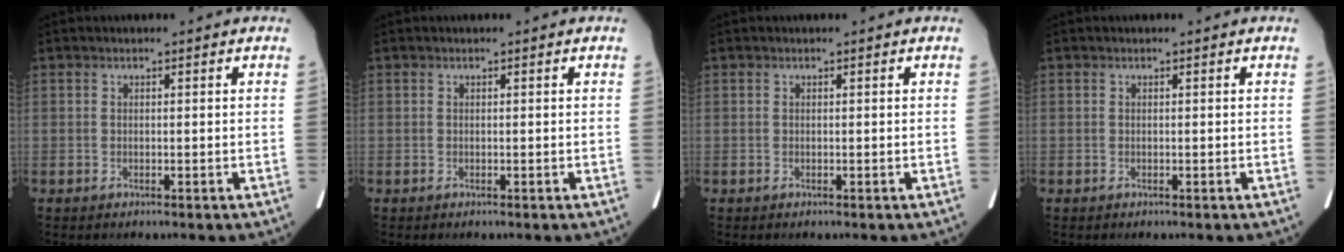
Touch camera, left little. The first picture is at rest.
{"total": 0.0}
{"total": 0.0}
{"total": 0.0}